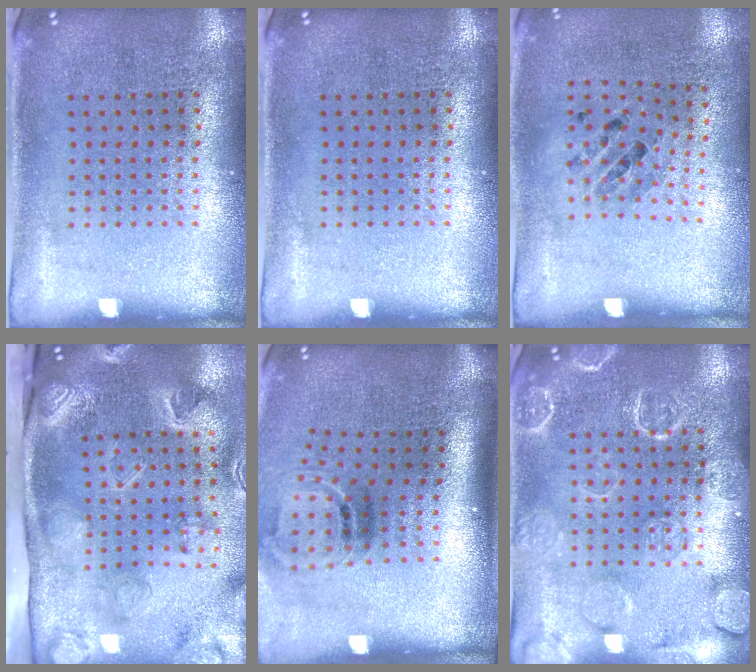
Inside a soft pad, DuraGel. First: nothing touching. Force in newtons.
{"total": 0.0}
{"total": 0.9, "press": 0.8, "slide": 0.5}
{"total": 3.4, "press": 3.1, "slide": 1.3}
{"total": 1.9, "press": 1.2, "slide": 1.5}
{"total": 4.3, "press": 4.3, "slide": 0.6}